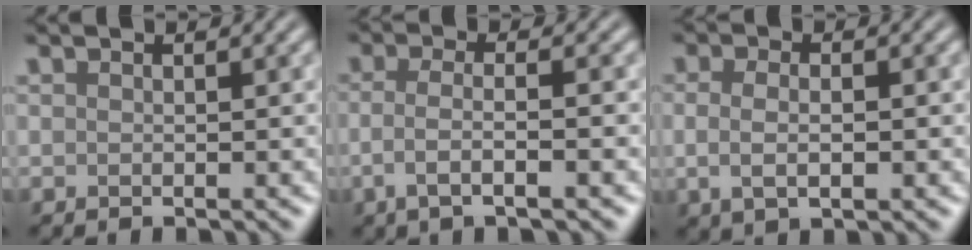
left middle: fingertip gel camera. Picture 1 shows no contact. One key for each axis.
{"total": 3.7, "fx": -1.0, "fy": 1.1, "fz": 3.4, "tx": -0.058, "ty": -0.003, "tz": -0.027}
{"total": 3.2, "fx": -0.2, "fy": 1.6, "fz": 2.8, "tx": -0.048, "ty": -0.006, "tz": -0.002}